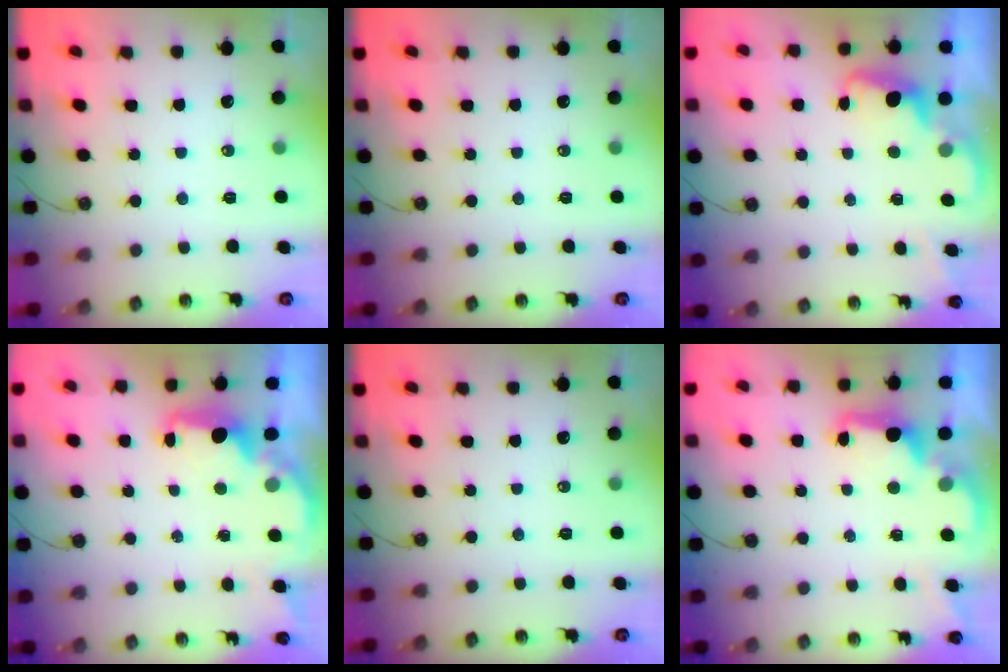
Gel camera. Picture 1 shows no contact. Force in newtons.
{"total": 0.0}
{"total": 2.5, "press": 2.4, "slide": 0.7}
{"total": 2.3, "press": 2.2, "slide": 0.7}
{"total": 0.0}
{"total": 2.6, "press": 2.5, "slide": 0.8}